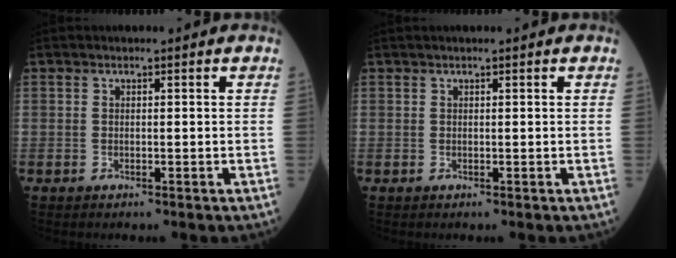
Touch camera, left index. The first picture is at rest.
{"total": 0.7, "force": [0.6, -0.1, 0.4], "torque": [-0.008, 0.013, 0.014]}